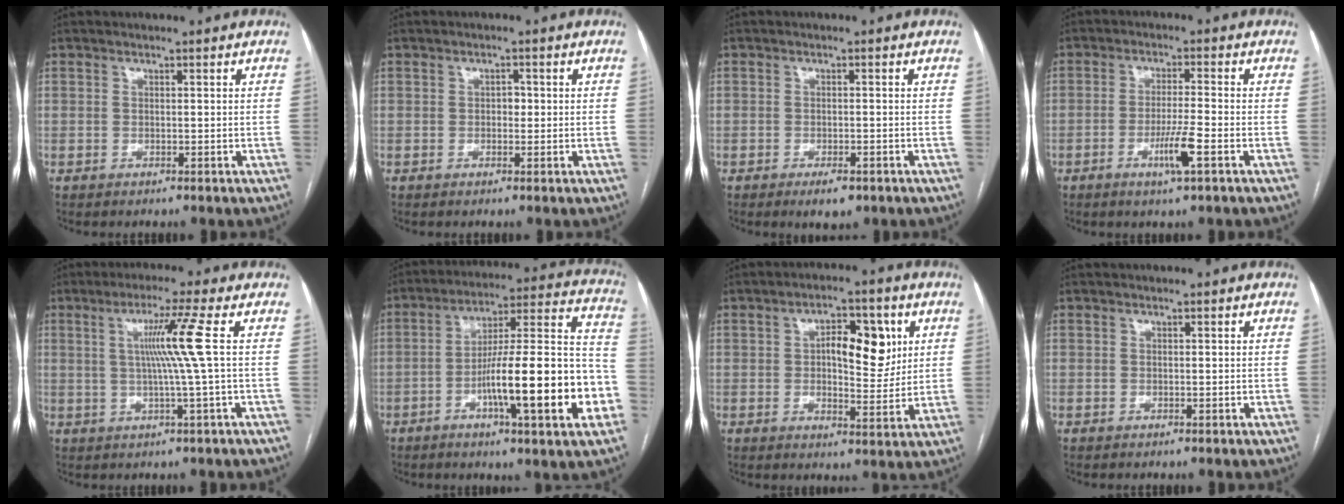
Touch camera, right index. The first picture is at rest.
{"total": 1.3, "force": [0.0, 0.9, 1.0], "torque": [-0.010, 0.004, -0.001]}
{"total": 3.1, "force": [-1.9, 1.2, 2.1], "torque": [-0.033, -0.002, -0.023]}
{"total": 5.4, "force": [-2.3, -0.2, 4.9], "torque": [-0.091, -0.010, -0.044]}
{"total": 7.1, "force": [1.1, -2.4, 6.6], "torque": [-0.121, 0.002, 0.025]}
{"total": 21.2, "force": [-6.6, 2.2, 20.1], "torque": [-0.264, 0.014, -0.099]}
{"total": 9.0, "force": [2.3, 3.8, 7.8], "torque": [-0.111, 0.013, 0.036]}
{"total": 0.0}